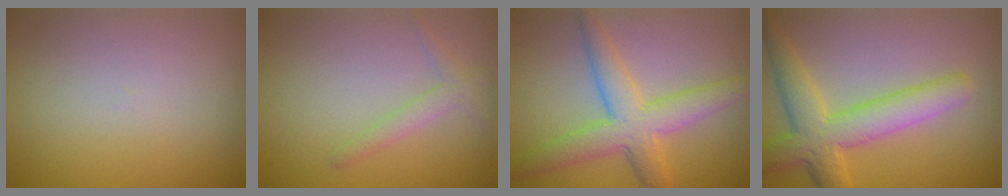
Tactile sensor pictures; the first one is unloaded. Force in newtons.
{"total": 1.5, "press": 1.5, "slide": 0.1}
{"total": 5.3, "press": 5.3, "slide": 0.1}
{"total": 5.7, "press": 5.7, "slide": 0.2}